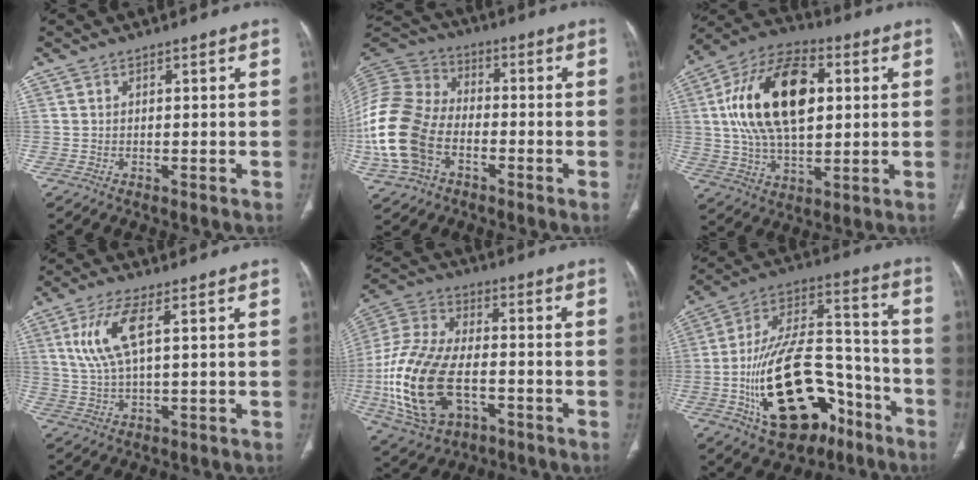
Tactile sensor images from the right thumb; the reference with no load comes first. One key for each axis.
{"total": 21.4, "fx": -5.9, "fy": 15.1, "fz": 14.0, "tx": -0.326, "ty": 0.031, "tz": -0.110}
{"total": 22.0, "fx": 4.2, "fy": 12.3, "fz": 17.8, "tx": -0.309, "ty": 0.009, "tz": 0.068}
{"total": 8.6, "fx": 2.8, "fy": 2.6, "fz": 7.7, "tx": -0.183, "ty": -0.001, "tz": 0.062}
{"total": 22.8, "fx": -5.6, "fy": 13.7, "fz": 17.3, "tx": -0.375, "ty": 0.014, "tz": -0.090}
{"total": 26.7, "fx": -10.6, "fy": 14.7, "fz": 19.6, "tx": -0.350, "ty": 0.072, "tz": -0.161}